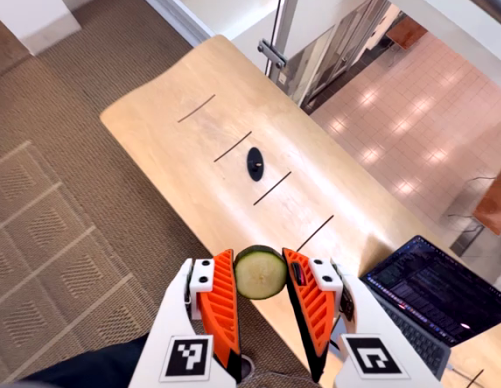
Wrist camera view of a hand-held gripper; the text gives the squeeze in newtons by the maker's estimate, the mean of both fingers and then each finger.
{"total": 7.9, "left": 8.1, "right": 7.7}